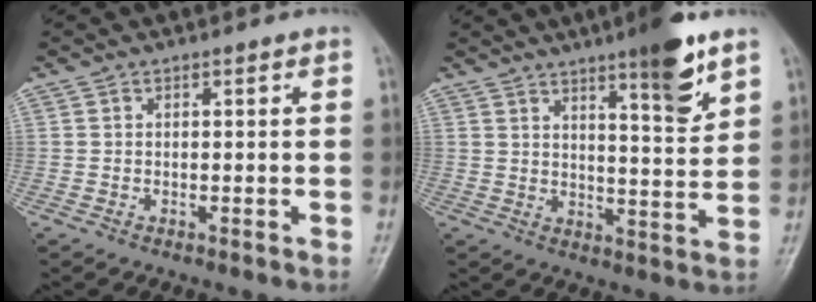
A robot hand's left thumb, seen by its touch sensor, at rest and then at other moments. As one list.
[{"total": 10.7, "force": [6.7, 1.8, 8.1], "torque": [-0.103, -0.044, 0.098]}]